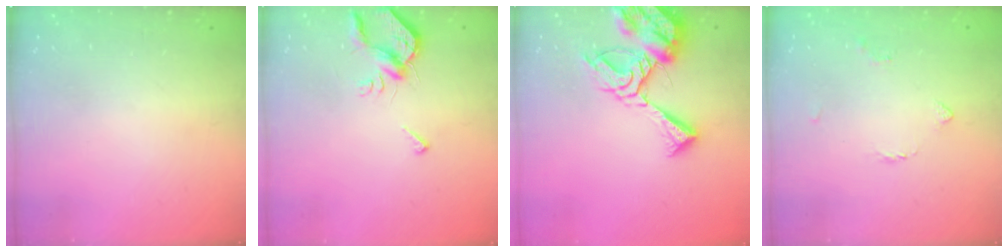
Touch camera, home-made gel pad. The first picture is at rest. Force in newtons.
{"total": 5.6, "press": 5.6, "slide": 1.0}
{"total": 14.4, "press": 14.3, "slide": 0.9}
{"total": 2.8, "press": 2.7, "slide": 0.7}